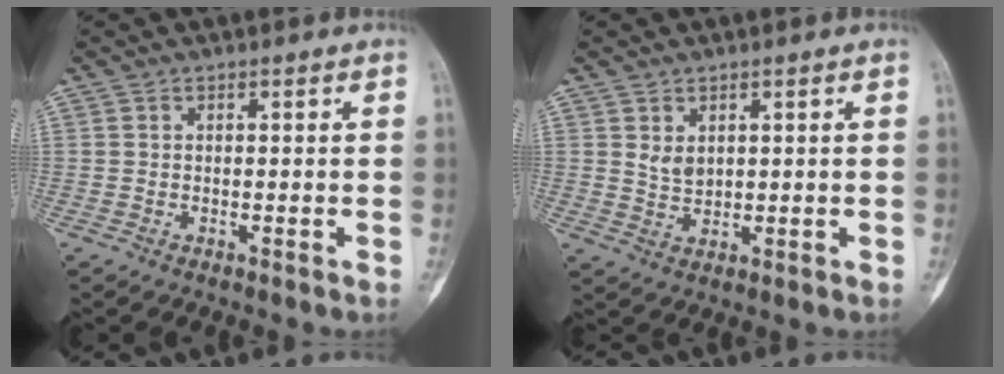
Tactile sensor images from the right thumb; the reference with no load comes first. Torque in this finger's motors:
{"motor_torque": [-0.39, 1.03, -0.14, 0.05, -0.01]}